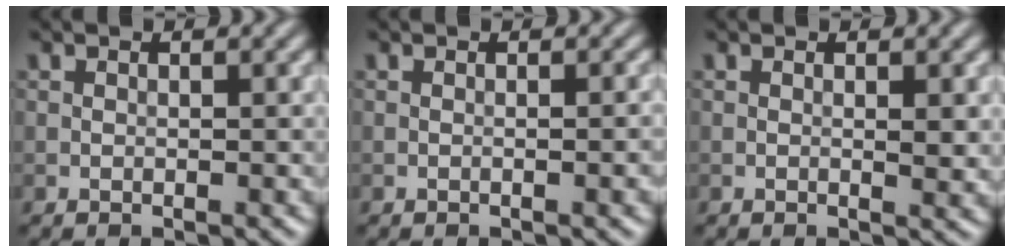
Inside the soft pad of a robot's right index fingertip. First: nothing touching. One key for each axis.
{"total": 1.4, "fx": -0.2, "fy": 0.3, "fz": 1.4, "tx": -0.014, "ty": 0.001, "tz": -0.006}
{"total": 1.3, "fx": 0.2, "fy": 0.2, "fz": 1.3, "tx": -0.018, "ty": -0.004, "tz": 0.002}